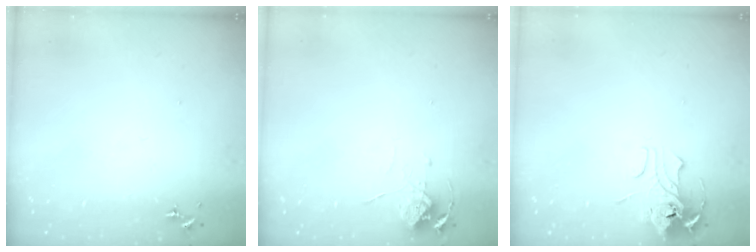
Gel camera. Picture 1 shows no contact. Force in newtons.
{"total": 6.1, "press": 6.1, "slide": 0.4}
{"total": 8.5, "press": 8.4, "slide": 0.6}